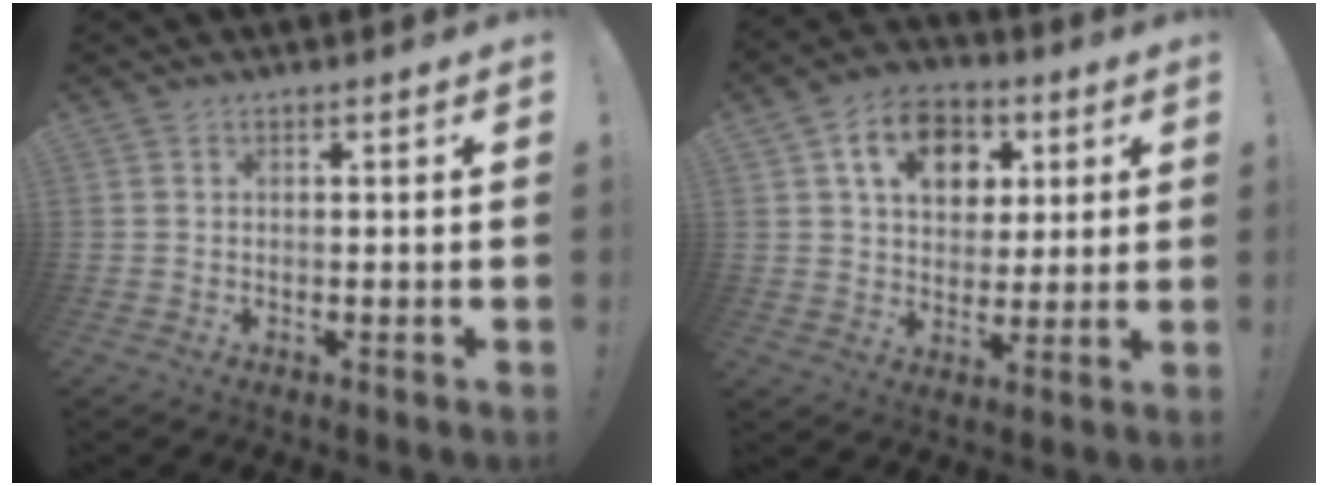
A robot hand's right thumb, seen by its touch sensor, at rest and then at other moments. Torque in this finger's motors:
{"motor_torque": [0.58, 2.74, 0.35, -0.01, 0.39]}